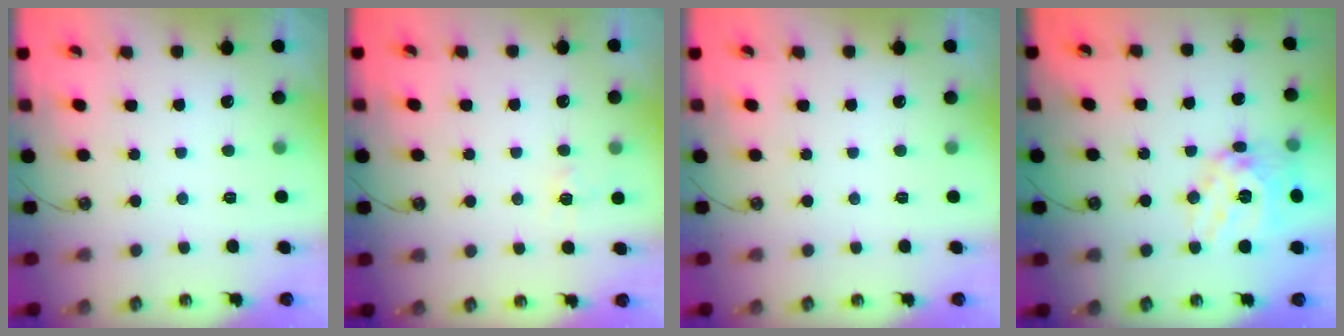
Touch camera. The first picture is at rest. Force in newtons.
{"total": 5.4, "press": 5.4, "slide": 0.7}
{"total": 0.0}
{"total": 15.7, "press": 15.4, "slide": 2.9}